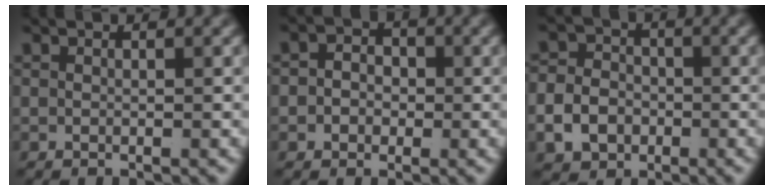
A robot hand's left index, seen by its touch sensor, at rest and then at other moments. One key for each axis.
{"total": 2.9, "fx": -0.6, "fy": 2.6, "fz": 1.1, "tx": -0.015, "ty": -0.006, "tz": -0.016}
{"total": 6.3, "fx": -1.8, "fy": 5.6, "fz": 2.4, "tx": -0.048, "ty": -0.018, "tz": -0.031}